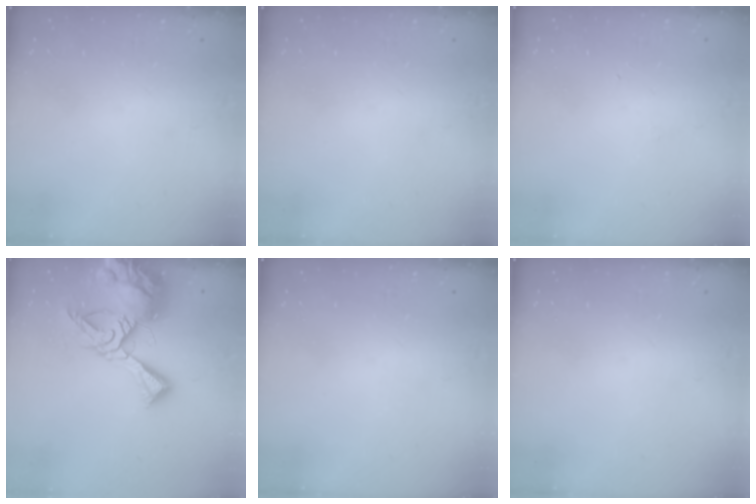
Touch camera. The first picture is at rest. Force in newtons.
{"total": 0.0}
{"total": 3.0, "press": 3.0, "slide": 0.4}
{"total": 15.0, "press": 14.9, "slide": 1.6}
{"total": 0.0}
{"total": 0.0}